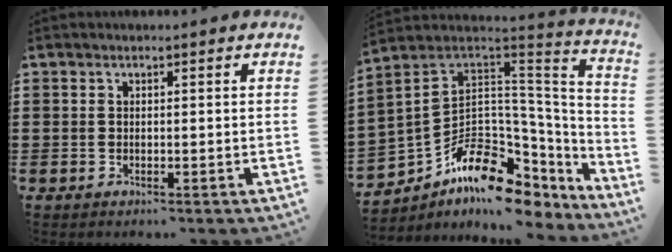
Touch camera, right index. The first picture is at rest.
{"total": 11.1, "force": [-4.8, 7.6, 6.6], "torque": [-0.132, -0.011, -0.086]}